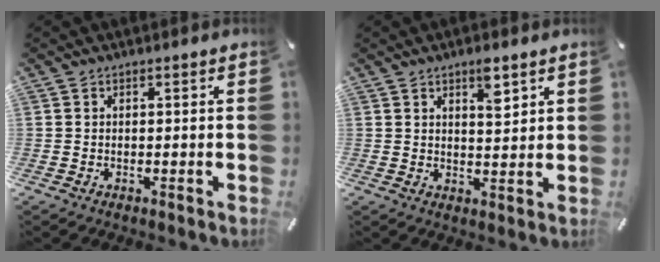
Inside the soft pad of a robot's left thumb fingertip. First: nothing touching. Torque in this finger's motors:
{"motor_torque": [-0.07, -0.05, 0.01, -0.01, -0.06]}